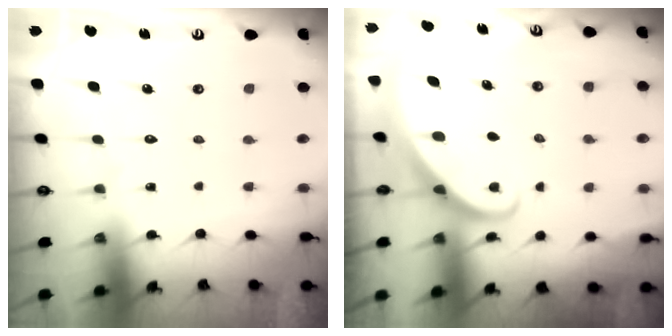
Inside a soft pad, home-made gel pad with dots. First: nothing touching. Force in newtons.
{"total": 2.4, "press": 2.3, "slide": 0.3}